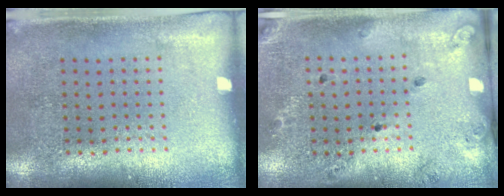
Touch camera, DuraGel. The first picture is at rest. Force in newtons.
{"total": 1.3, "press": 1.2, "slide": 0.6}